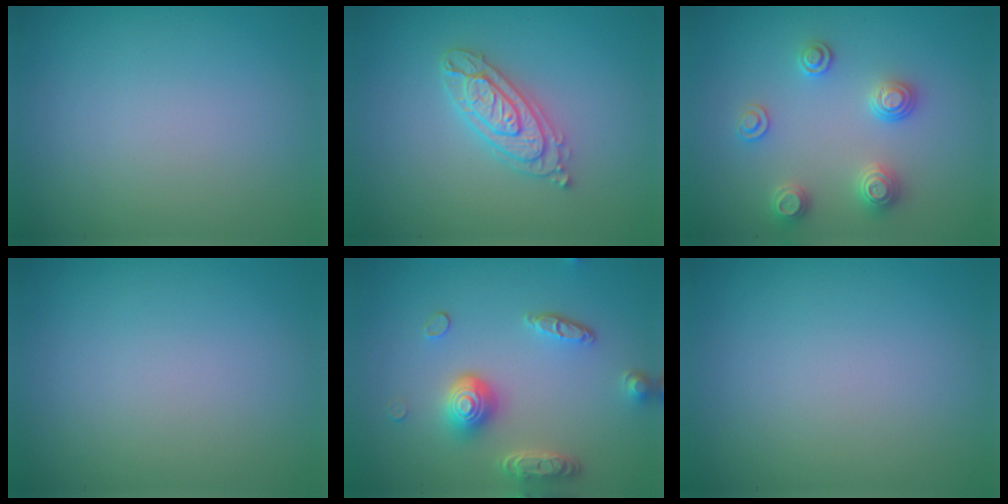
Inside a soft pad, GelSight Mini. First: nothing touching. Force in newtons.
{"total": 3.7, "press": 3.7, "slide": 0.6}
{"total": 2.6, "press": 2.6, "slide": 0.2}
{"total": 0.0}
{"total": 4.6, "press": 3.7, "slide": 2.8}
{"total": 0.0}